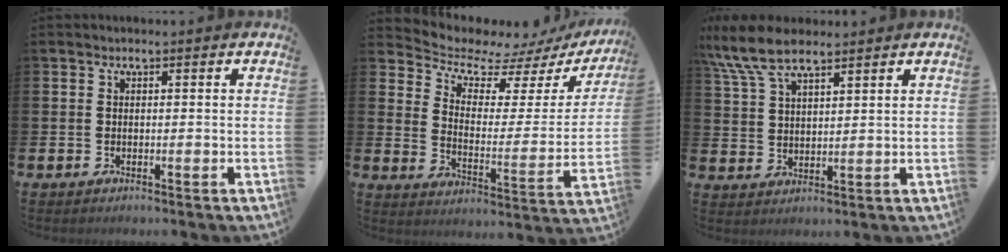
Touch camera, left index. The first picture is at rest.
{"total": 7.0, "force": [6.3, 2.4, 1.6], "torque": [-0.066, -0.058, 0.107]}
{"total": 8.5, "force": [7.0, 2.5, 4.2], "torque": [-0.099, -0.015, 0.129]}